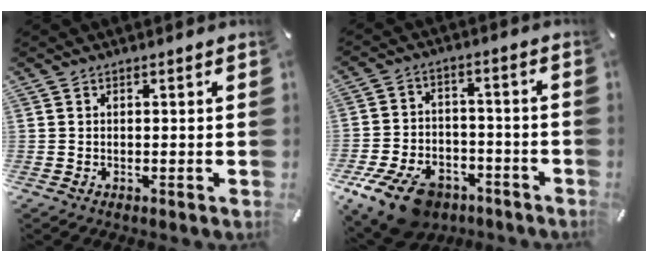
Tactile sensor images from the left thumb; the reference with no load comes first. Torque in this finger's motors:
{"motor_torque": [0.80, 1.41, 0.39, 0.16, 0.36]}